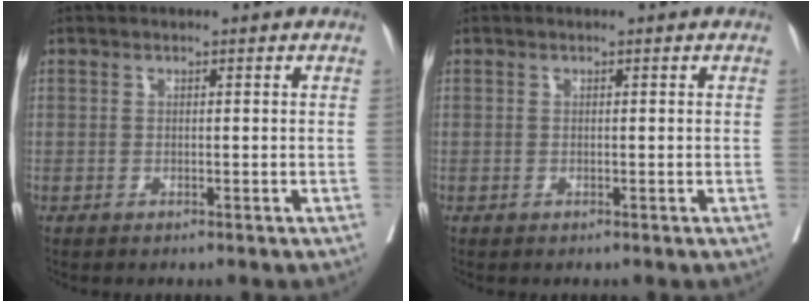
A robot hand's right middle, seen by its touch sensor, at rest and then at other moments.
{"total": 0.0}